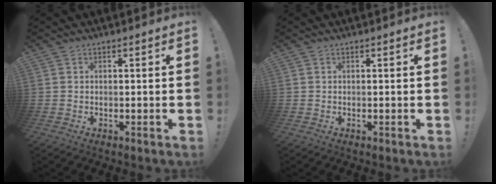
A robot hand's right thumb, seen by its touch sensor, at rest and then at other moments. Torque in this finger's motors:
{"motor_torque": [-0.16, -0.01, 0.21, -0.06, 0.00]}